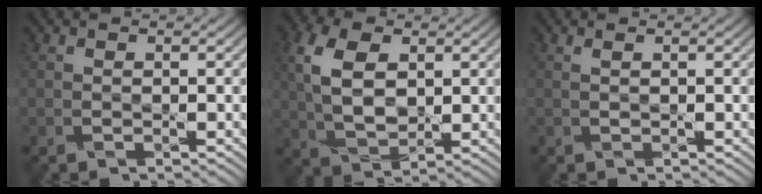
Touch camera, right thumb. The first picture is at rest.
{"total": 7.6, "force": [2.2, 4.5, 5.7], "torque": [-0.139, 0.009, 0.041]}
{"total": 0.5, "force": [0.5, -0.2, 0.2], "torque": [-0.006, 0.003, 0.007]}